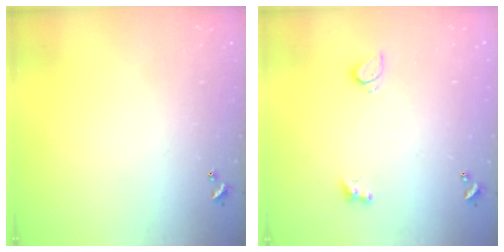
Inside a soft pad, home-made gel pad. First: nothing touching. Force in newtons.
{"total": 2.3, "press": 2.3, "slide": 0.6}